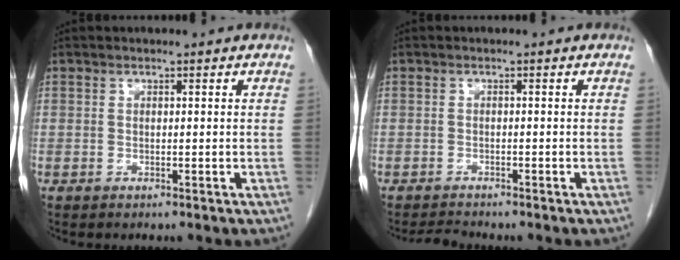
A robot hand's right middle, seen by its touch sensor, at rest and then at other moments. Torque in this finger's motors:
{"motor_torque": [0.02, 0.00, -0.02, 0.00]}